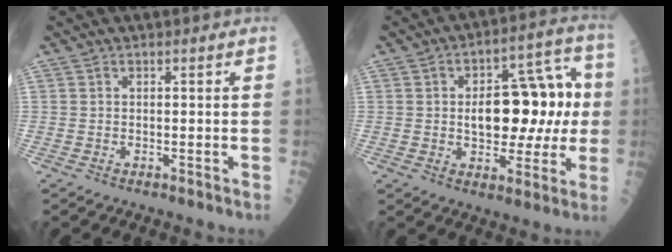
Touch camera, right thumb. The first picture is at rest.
{"total": 17.6, "force": [0.9, 10.0, 14.5], "torque": [-0.153, 0.037, 0.018]}